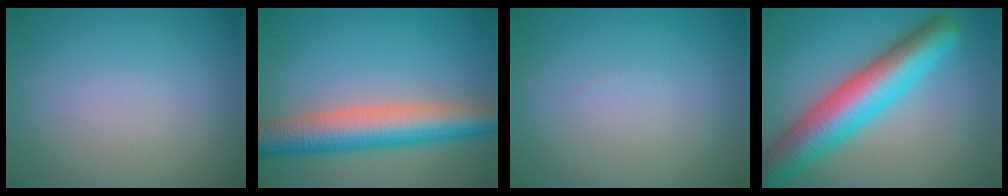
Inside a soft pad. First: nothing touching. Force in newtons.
{"total": 8.0, "press": 8.0, "slide": 0.2}
{"total": 0.0}
{"total": 9.4, "press": 9.4, "slide": 0.4}